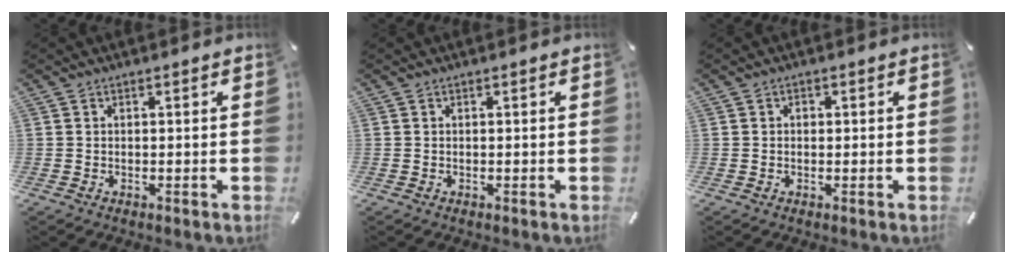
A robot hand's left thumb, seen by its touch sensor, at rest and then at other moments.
{"total": 0.0}
{"total": 0.9, "force": [0.0, 0.8, 0.5], "torque": [-0.010, 0.005, -0.002]}